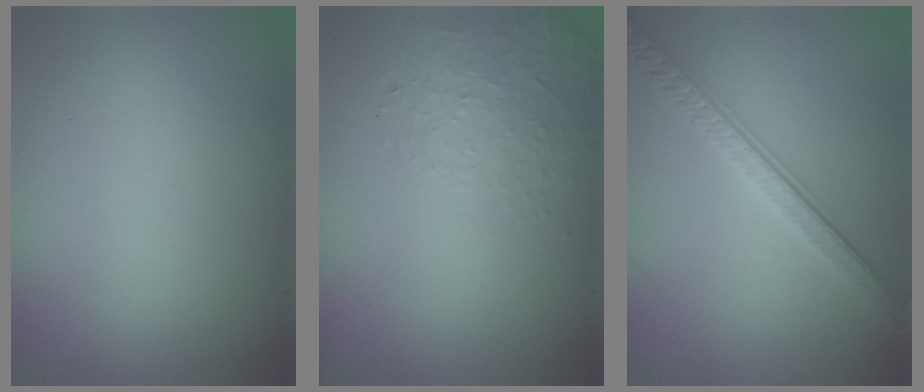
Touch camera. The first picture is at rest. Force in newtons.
{"total": 1.4, "press": 0.6, "slide": 1.3}
{"total": 3.6, "press": 3.2, "slide": 1.7}